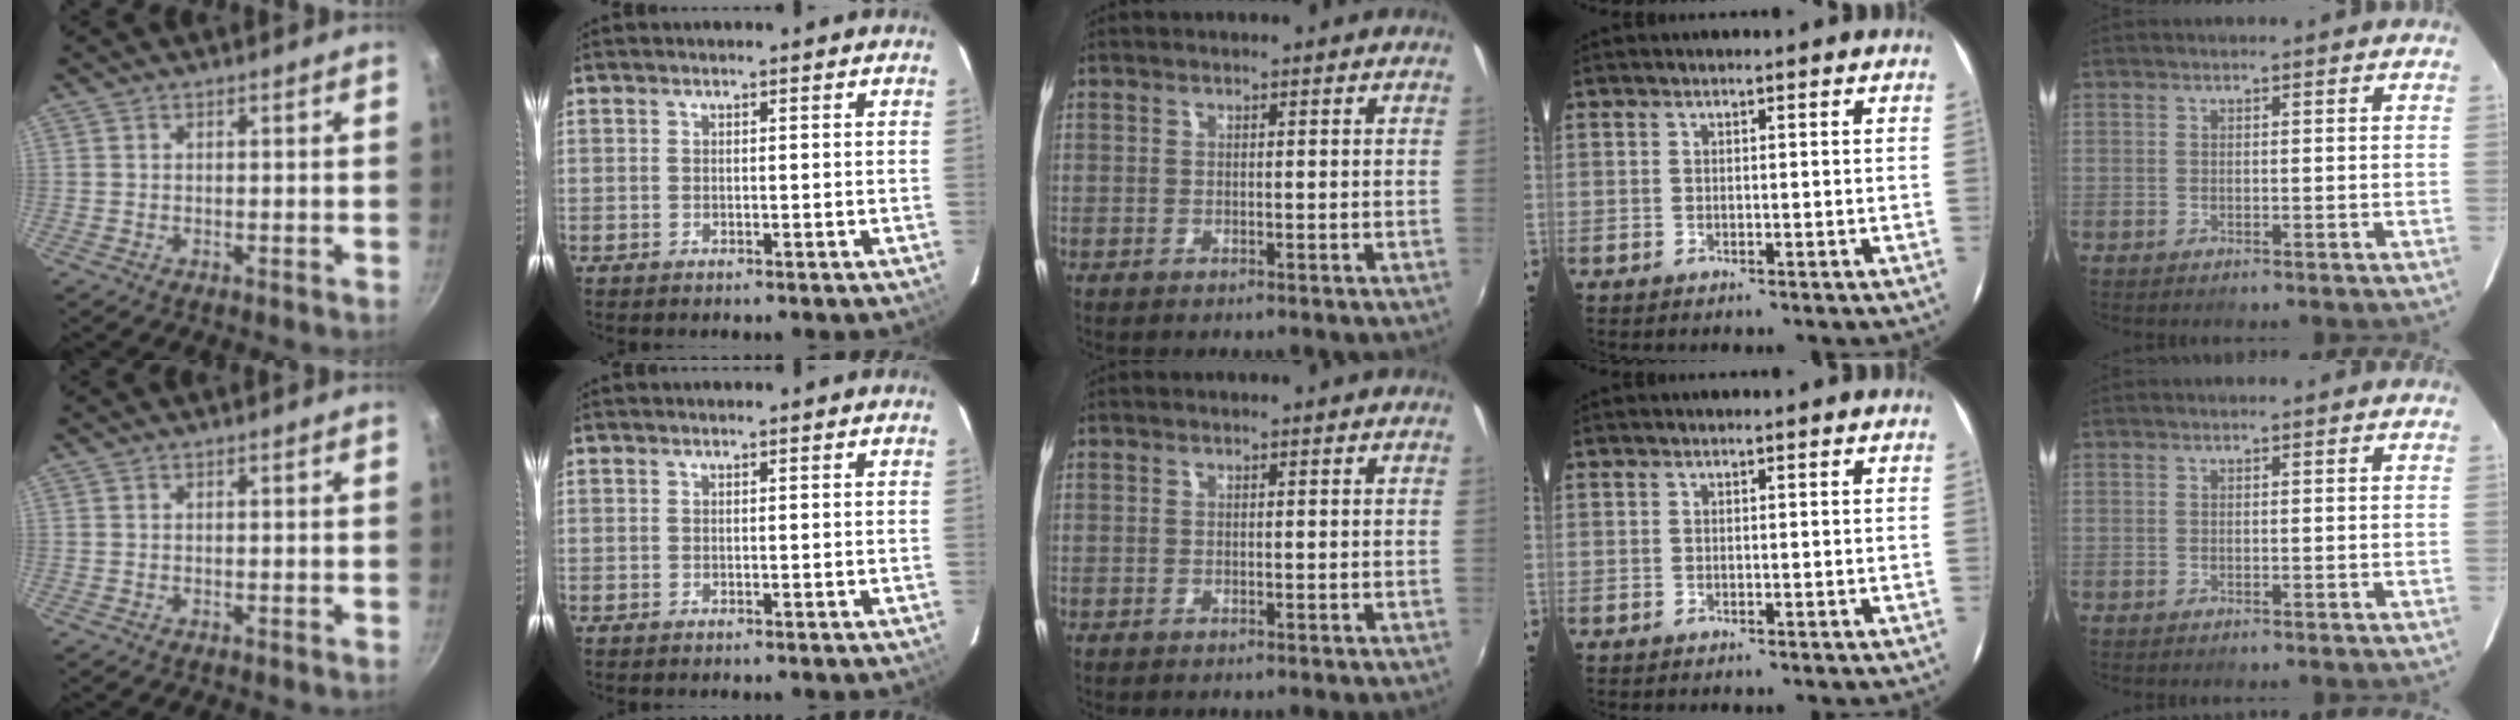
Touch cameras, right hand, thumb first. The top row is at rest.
{}